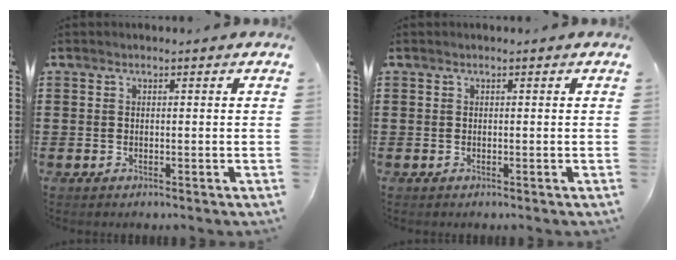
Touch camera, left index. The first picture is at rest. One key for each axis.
{"total": 0.0}